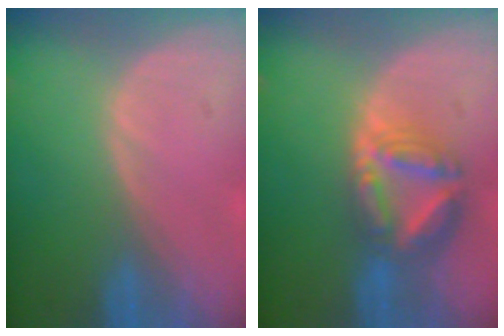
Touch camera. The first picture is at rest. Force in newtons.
{"total": 8.2, "press": 7.1, "slide": 4.1}